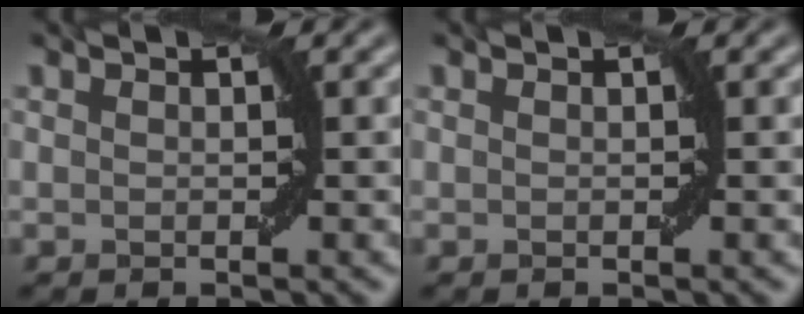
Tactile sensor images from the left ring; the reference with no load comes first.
{"total": 0.0}